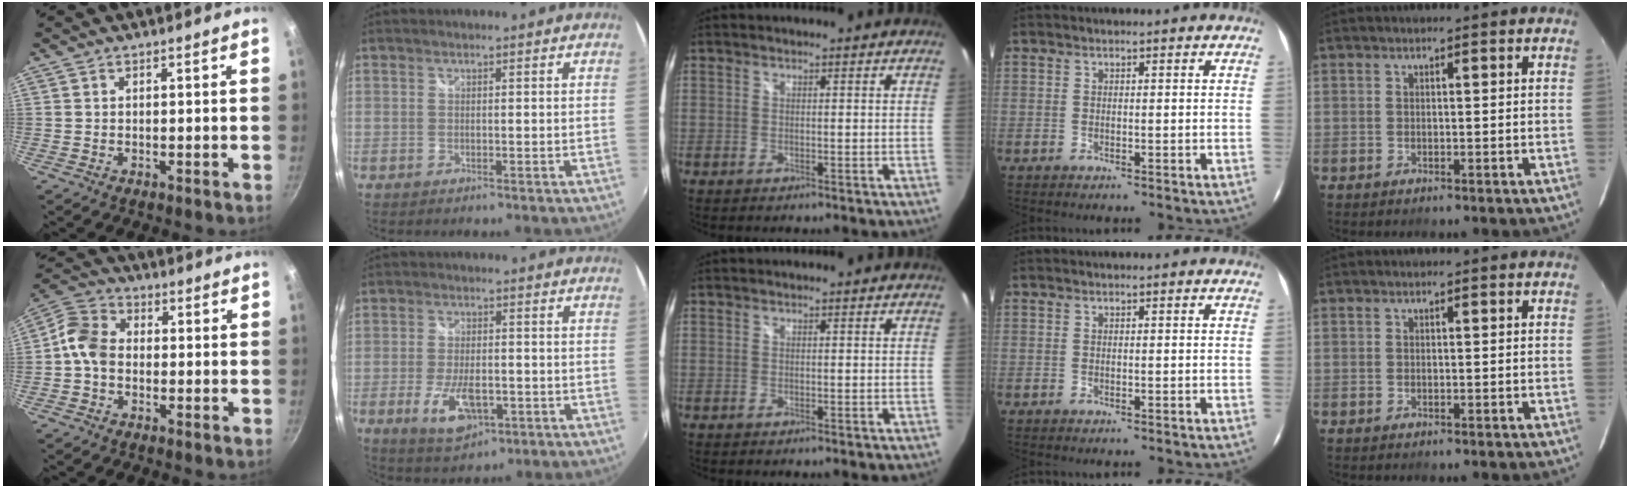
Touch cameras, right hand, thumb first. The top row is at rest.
{"thumb": {"total": 7.5, "force": [-1.0, 5.8, 4.6], "torque": [-0.074, 0.025, -0.040]}, "index": {"total": 8.5, "force": [-3.0, 4.0, 6.9], "torque": [-0.147, -0.013, -0.047]}}